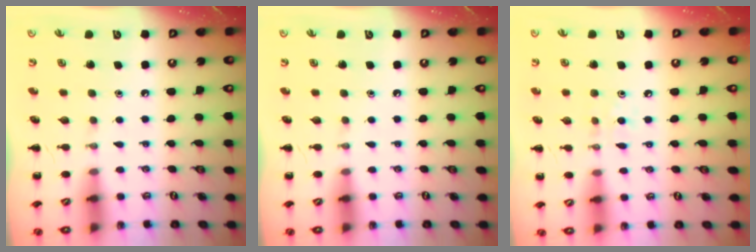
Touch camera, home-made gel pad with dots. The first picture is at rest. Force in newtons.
{"total": 0.0}
{"total": 6.2, "press": 5.8, "slide": 2.1}